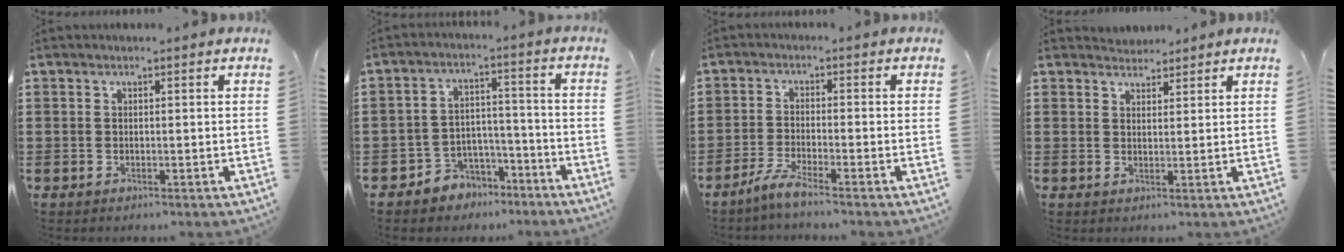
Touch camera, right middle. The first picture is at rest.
{"total": 4.8, "force": [-4.0, 2.7, 0.1], "torque": [-0.014, 0.013, -0.082]}
{"total": 3.7, "force": [-3.0, -0.2, 2.1], "torque": [-0.056, -0.009, -0.062]}
{"total": 2.4, "force": [2.4, 0.4, -0.4], "torque": [-0.002, -0.002, 0.047]}